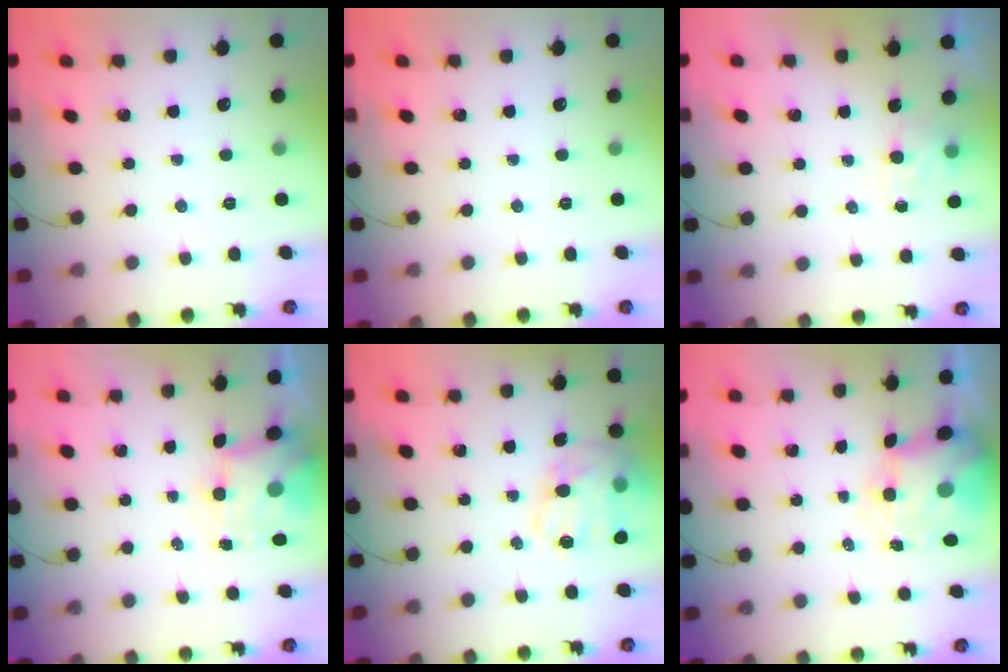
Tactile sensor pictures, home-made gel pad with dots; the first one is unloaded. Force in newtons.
{"total": 0.0}
{"total": 5.0, "press": 4.7, "slide": 1.5}
{"total": 5.9, "press": 5.9, "slide": 1.1}
{"total": 18.1, "press": 17.7, "slide": 3.9}
{"total": 7.6, "press": 7.3, "slide": 2.2}